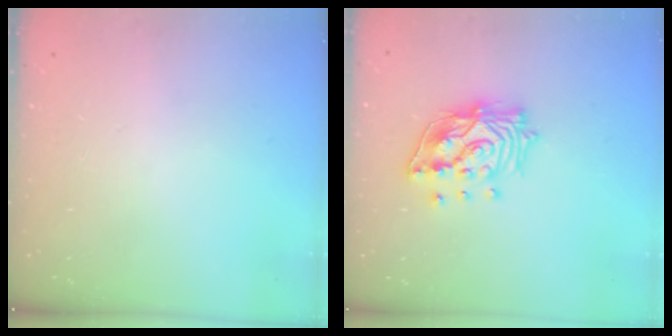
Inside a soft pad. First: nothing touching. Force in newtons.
{"total": 16.3, "press": 16.2, "slide": 2.1}